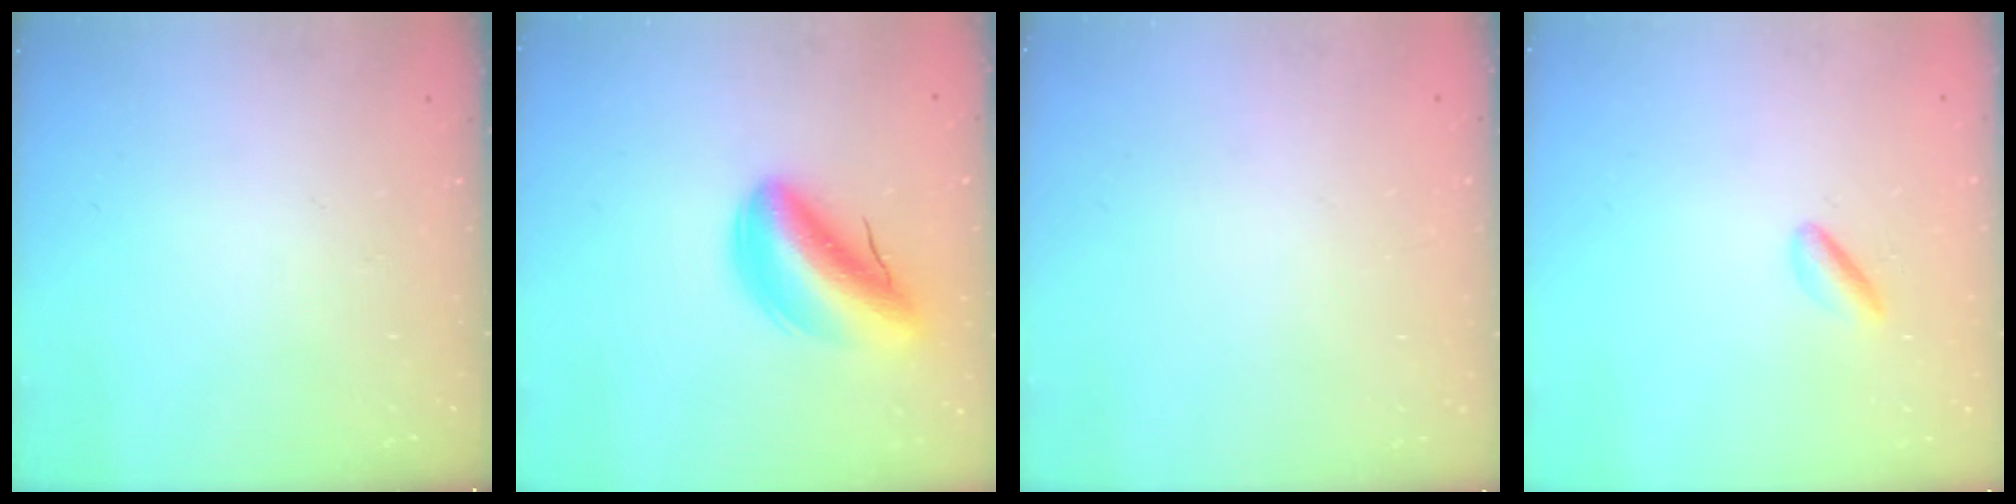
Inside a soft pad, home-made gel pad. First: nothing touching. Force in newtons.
{"total": 11.9, "press": 11.3, "slide": 3.6}
{"total": 2.2, "press": 2.2, "slide": 0.1}
{"total": 2.9, "press": 2.6, "slide": 1.2}